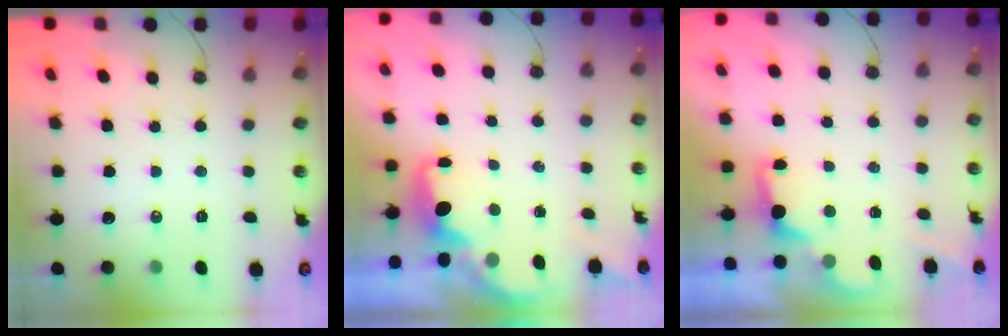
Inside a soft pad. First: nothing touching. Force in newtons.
{"total": 1.5, "press": 1.3, "slide": 0.7}
{"total": 2.3, "press": 2.2, "slide": 0.7}